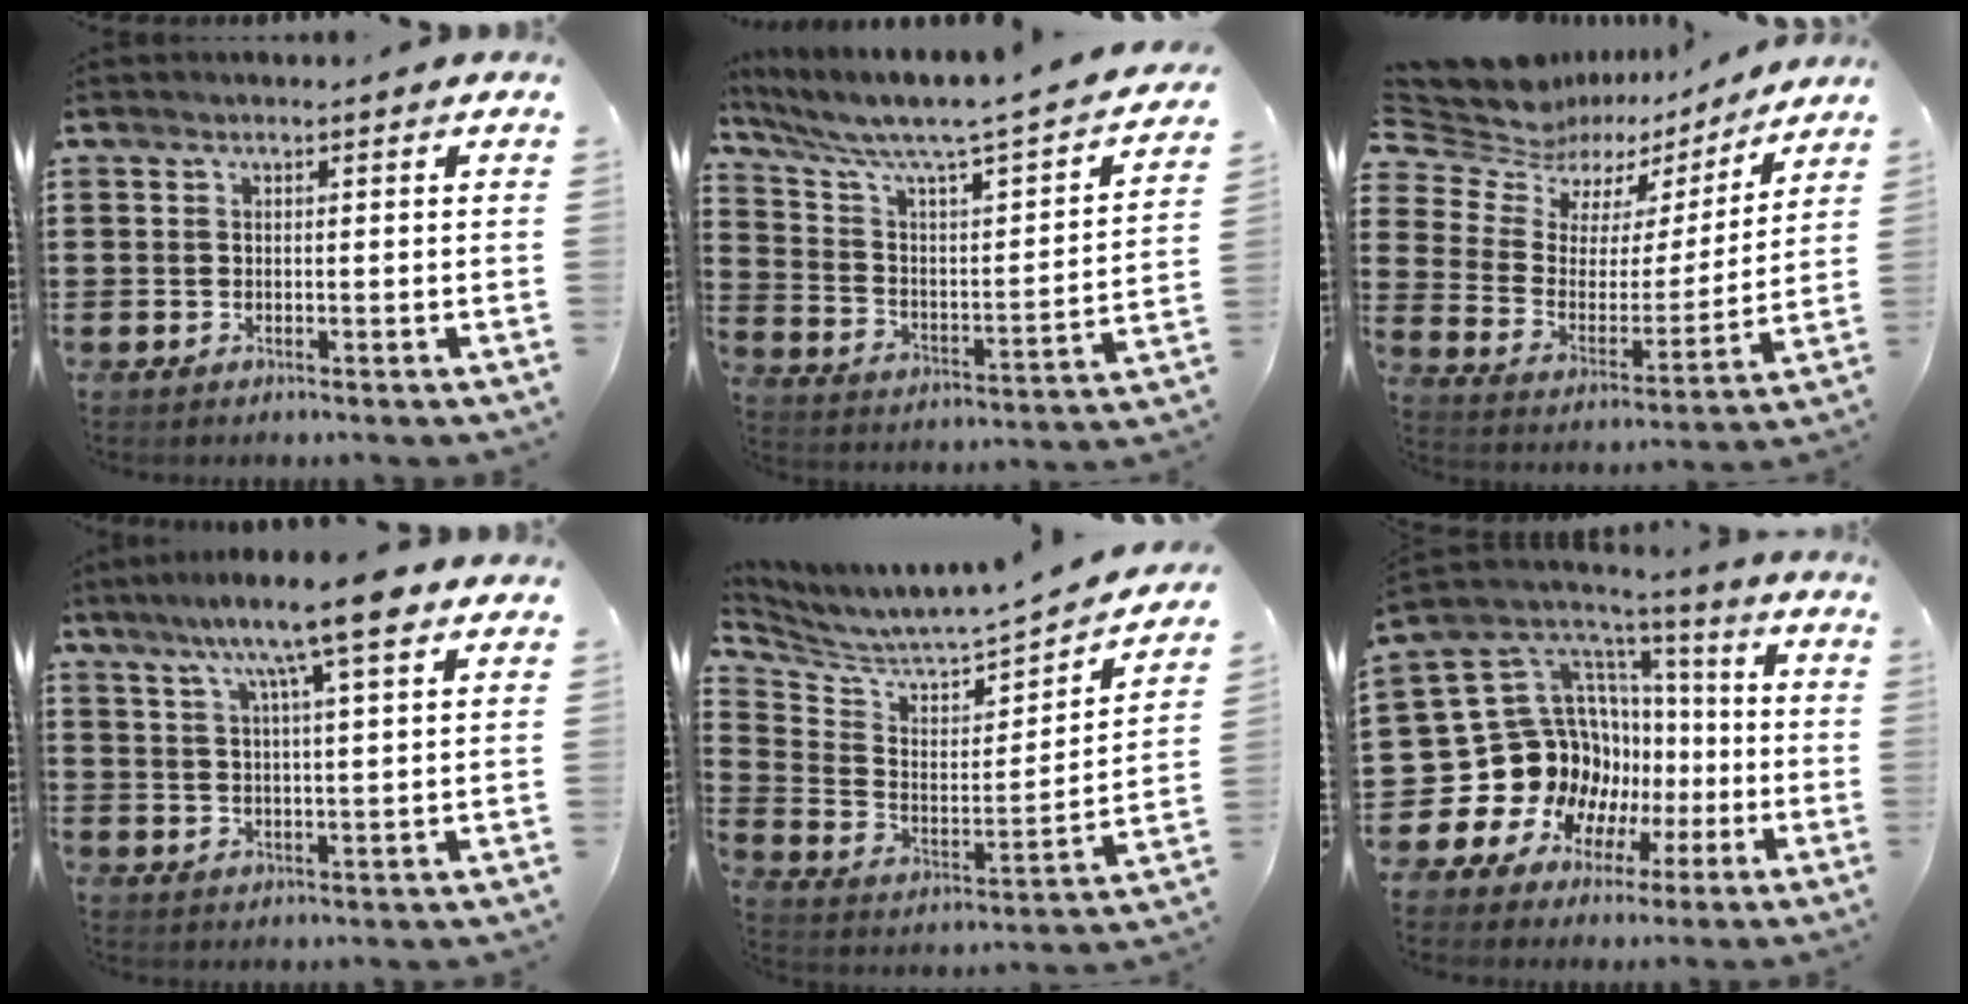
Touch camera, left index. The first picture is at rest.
{"total": 4.8, "force": [3.9, 0.6, 2.7], "torque": [-0.076, -0.046, 0.058]}
{"total": 7.5, "force": [6.3, 4.0, 0.4], "torque": [-0.059, -0.052, 0.110]}
{"total": 10.6, "force": [7.0, 1.0, 7.9], "torque": [-0.143, -0.010, 0.115]}
{"total": 3.4, "force": [3.4, 0.2, 0.4], "torque": [-0.035, -0.051, 0.050]}
{"total": 16.5, "force": [-2.3, 14.9, 6.6], "torque": [-0.181, -0.038, 0.000]}